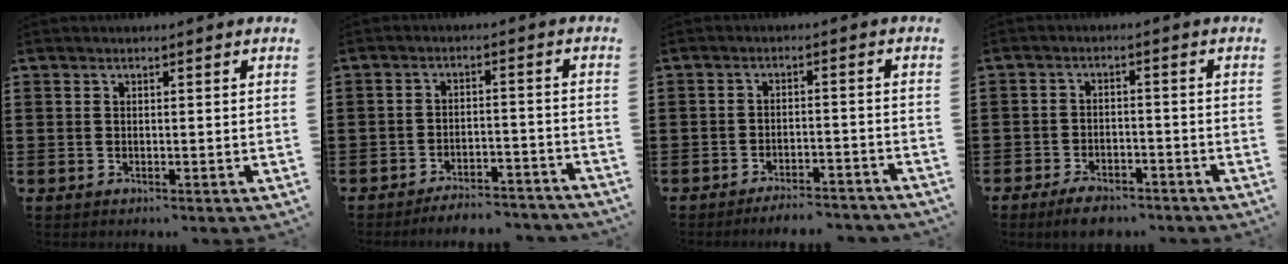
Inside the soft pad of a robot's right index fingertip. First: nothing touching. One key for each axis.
{"total": 4.2, "fx": -4.2, "fy": 0.2, "fz": 0.6, "tx": -0.013, "ty": 0.003, "tz": -0.085}
{"total": 3.5, "fx": -3.4, "fy": 0.1, "fz": 0.6, "tx": -0.013, "ty": 0.002, "tz": -0.070}
{"total": 3.4, "fx": -3.2, "fy": 0.9, "fz": 0.9, "tx": -0.017, "ty": 0.011, "tz": -0.062}